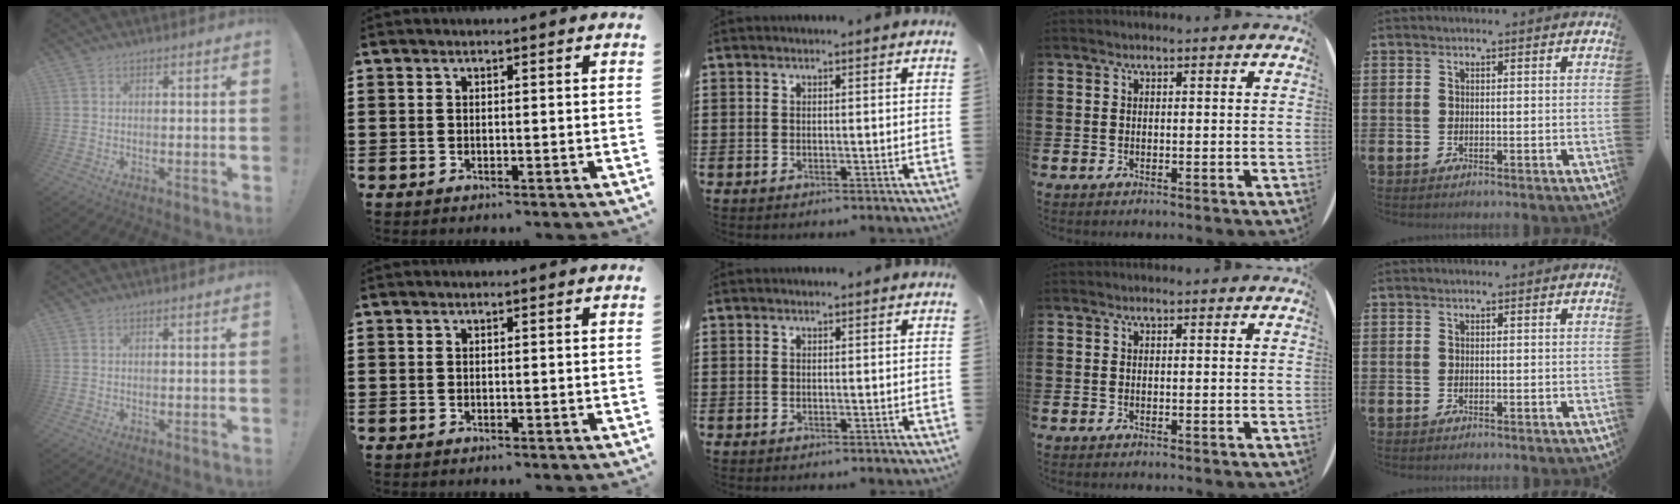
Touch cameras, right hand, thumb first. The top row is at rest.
{}